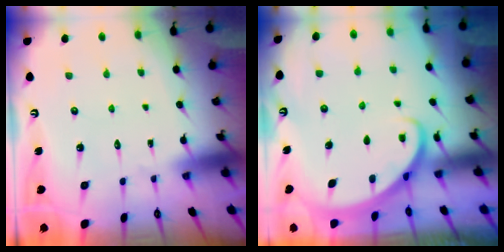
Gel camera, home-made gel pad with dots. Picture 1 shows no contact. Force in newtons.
{"total": 2.9, "press": 2.9, "slide": 0.2}